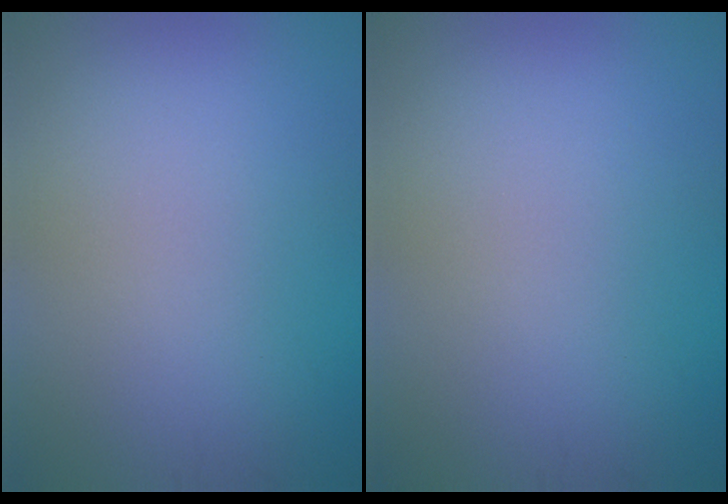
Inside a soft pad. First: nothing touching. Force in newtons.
{"total": 0.0}